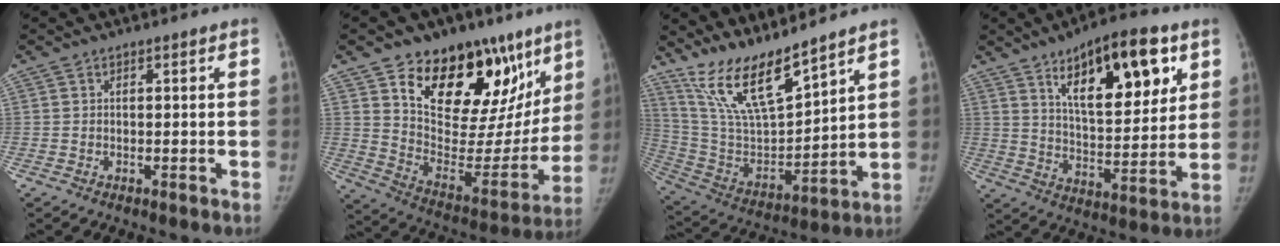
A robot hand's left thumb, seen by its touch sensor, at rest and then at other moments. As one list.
[{"total": 29.0, "force": [16.9, 15.9, 17.4], "torque": [-0.199, -0.056, 0.269]}, {"total": 16.0, "force": [13.0, 3.0, 8.9], "torque": [-0.151, -0.073, 0.264]}, {"total": 19.7, "force": [9.5, 7.7, 15.4], "torque": [-0.186, -0.041, 0.153]}]